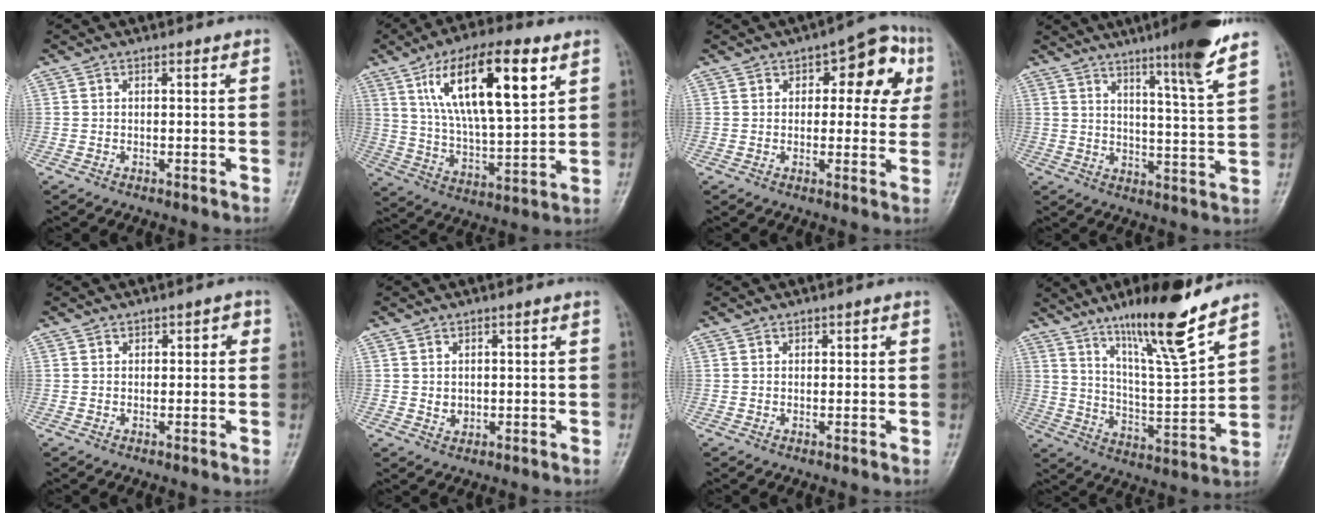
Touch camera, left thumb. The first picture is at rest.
{"total": 20.1, "force": [8.7, 6.9, 16.8], "torque": [-0.271, -0.025, 0.155]}
{"total": 11.4, "force": [3.6, 6.2, 8.9], "torque": [-0.058, 0.013, 0.037]}
{"total": 12.3, "force": [8.5, 0.0, 8.9], "torque": [-0.128, -0.050, 0.124]}
{"total": 2.3, "force": [0.8, 1.5, 1.7], "torque": [-0.008, 0.001, 0.007]}
{"total": 2.0, "force": [0.4, 1.7, 1.0], "torque": [-0.010, -0.004, 0.012]}
{"total": 1.3, "force": [0.6, 0.8, 0.9], "torque": [-0.005, 0.000, 0.009]}
{"total": 16.4, "force": [11.8, 1.1, 11.4], "torque": [-0.181, -0.071, 0.205]}